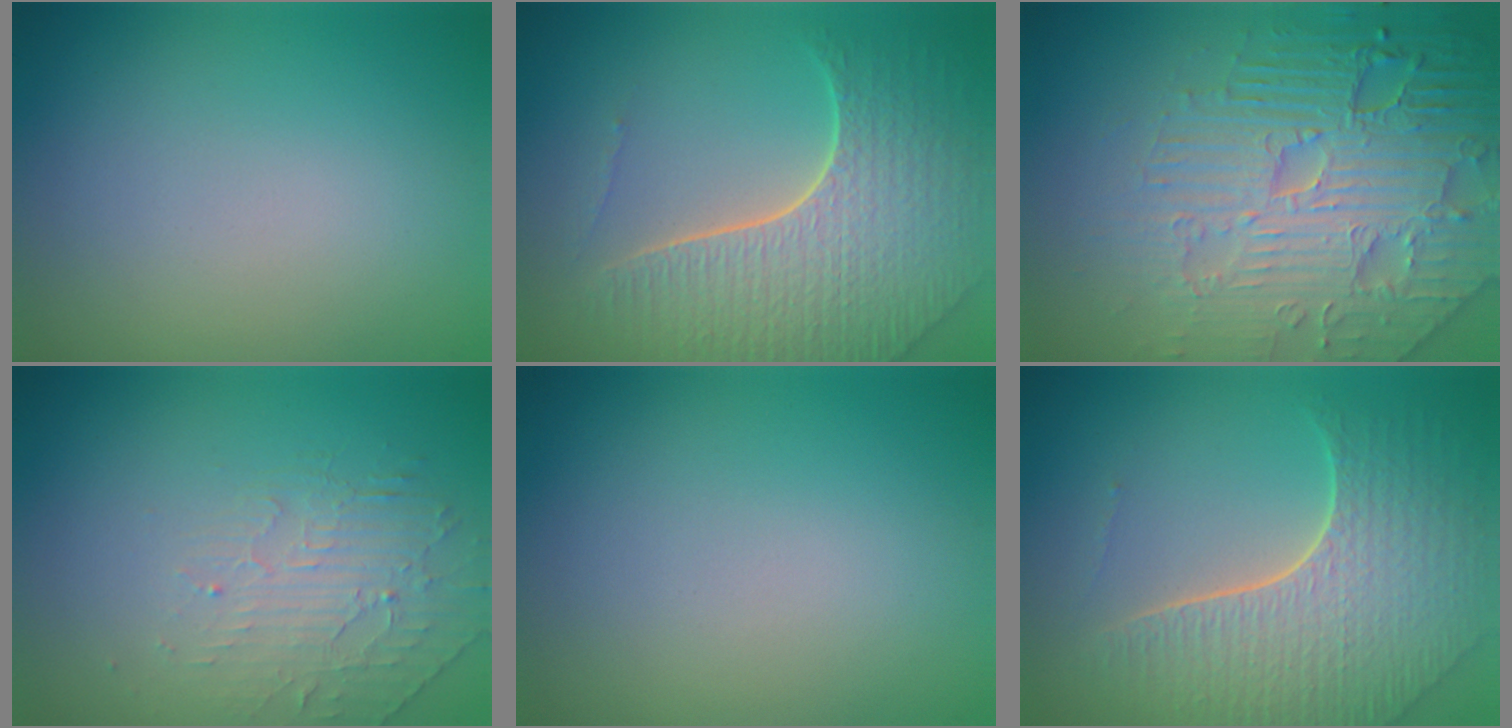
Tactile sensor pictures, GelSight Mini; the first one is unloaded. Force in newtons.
{"total": 7.3, "press": 5.3, "slide": 4.9}
{"total": 8.0, "press": 6.2, "slide": 5.1}
{"total": 2.1, "press": 1.2, "slide": 1.7}
{"total": 0.0}
{"total": 6.8, "press": 4.9, "slide": 4.7}